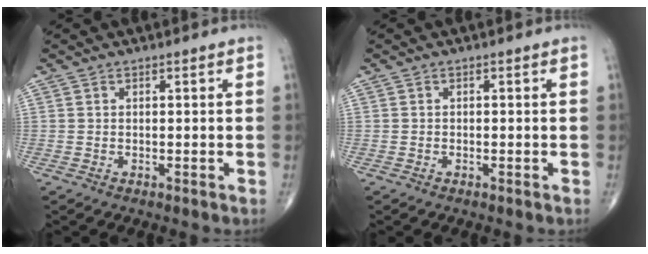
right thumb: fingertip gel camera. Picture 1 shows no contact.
{"total": 0.0}